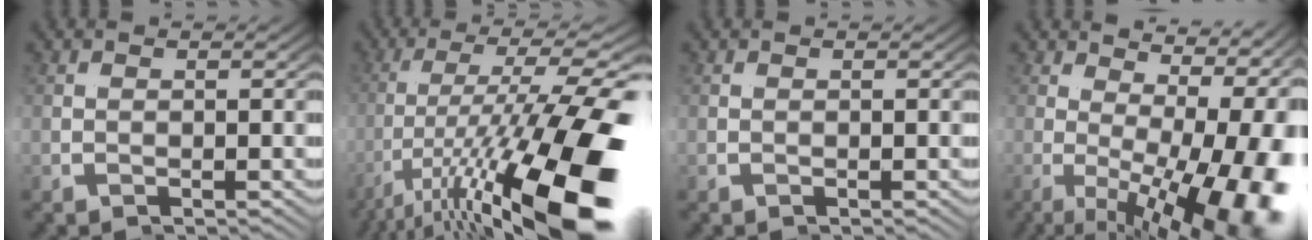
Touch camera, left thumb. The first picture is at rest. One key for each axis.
{"total": 10.1, "fx": -4.4, "fy": -0.1, "fz": 9.1, "tx": -0.163, "ty": 0.013, "tz": -0.071}
{"total": 0.0}
{"total": 9.8, "fx": -2.2, "fy": 1.5, "fz": 9.4, "tx": -0.135, "ty": 0.003, "tz": -0.027}